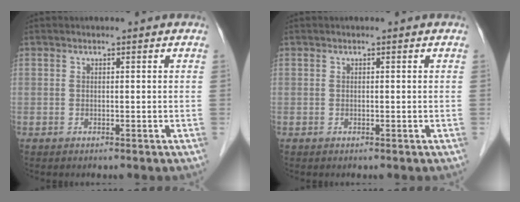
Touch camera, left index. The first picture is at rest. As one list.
[{"total": 0.0}]